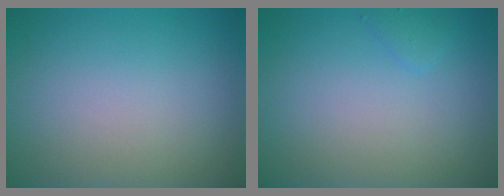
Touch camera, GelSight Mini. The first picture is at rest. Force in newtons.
{"total": 0.8, "press": 0.8, "slide": 0.0}